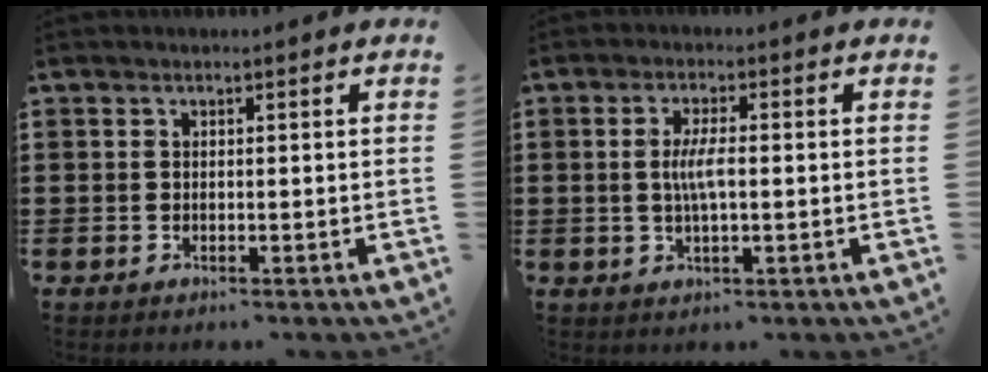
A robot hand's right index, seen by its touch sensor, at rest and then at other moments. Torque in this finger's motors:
{"motor_torque": [0.65, -0.07, 0.32, 0.11]}